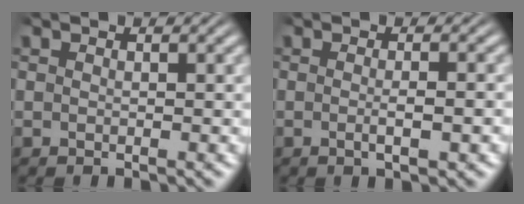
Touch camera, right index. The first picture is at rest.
{"total": 1.6, "force": [-0.7, 0.0, 1.4], "torque": [-0.025, -0.002, -0.013]}